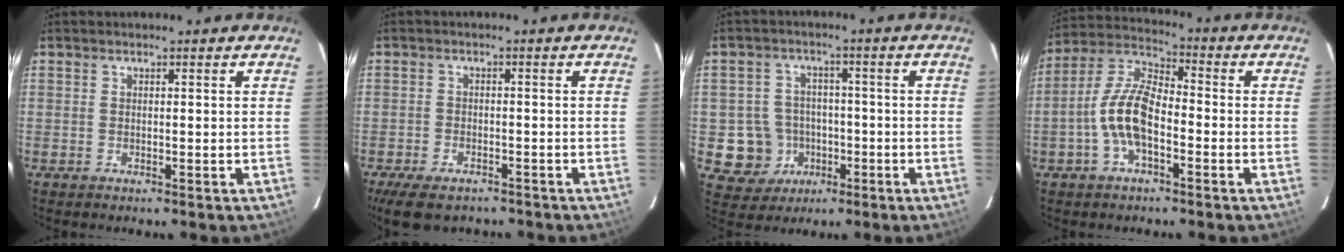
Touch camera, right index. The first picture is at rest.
{"total": 9.3, "force": [-7.0, 4.2, 4.6], "torque": [-0.108, -0.017, -0.113]}
{"total": 8.7, "force": [-2.5, 8.2, 1.2], "torque": [-0.048, 0.028, -0.025]}
{"total": 10.7, "force": [-3.2, 4.7, 9.1], "torque": [-0.197, 0.014, -0.065]}